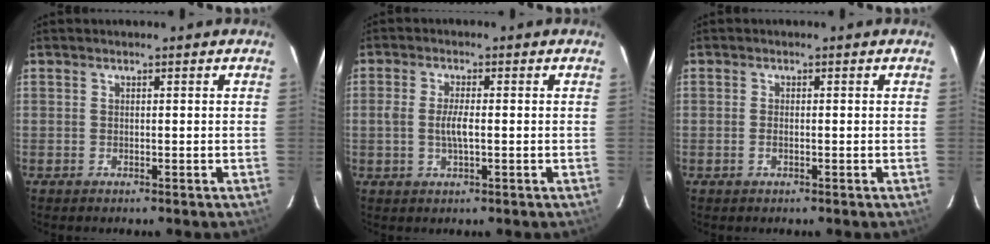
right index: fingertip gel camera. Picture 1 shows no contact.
{"total": 3.5, "force": [-0.4, 0.9, 3.3], "torque": [-0.064, 0.001, -0.007]}
{"total": 0.9, "force": [-0.4, 0.4, 0.7], "torque": [-0.019, -0.001, -0.007]}